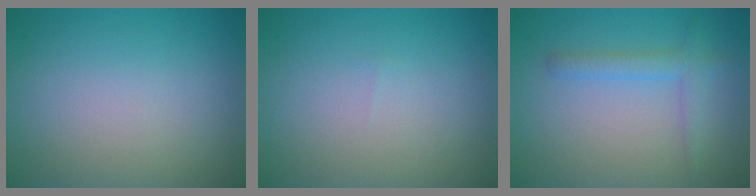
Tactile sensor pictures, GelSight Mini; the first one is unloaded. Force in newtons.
{"total": 0.0}
{"total": 2.1, "press": 2.1, "slide": 0.2}